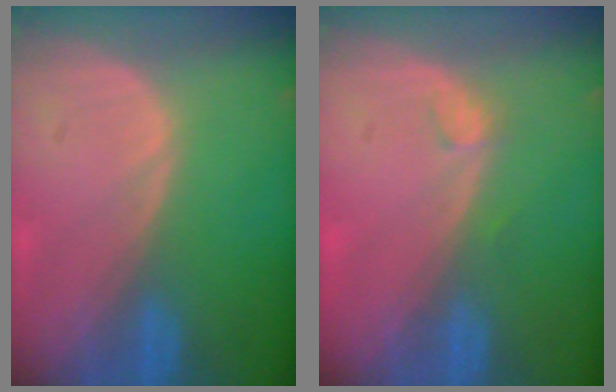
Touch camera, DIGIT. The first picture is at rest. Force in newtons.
{"total": 1.3, "press": 1.1, "slide": 0.5}